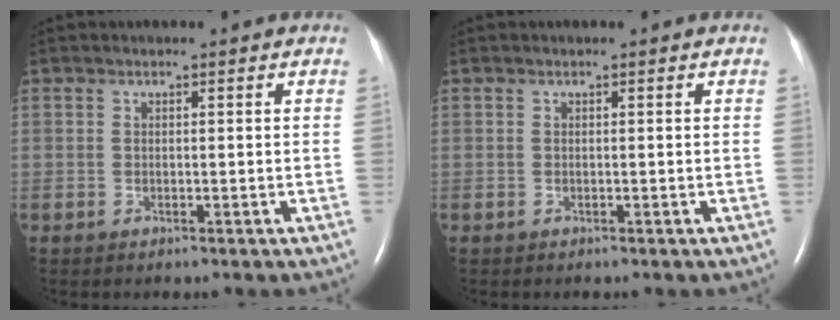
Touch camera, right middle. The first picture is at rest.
{"total": 0.0}